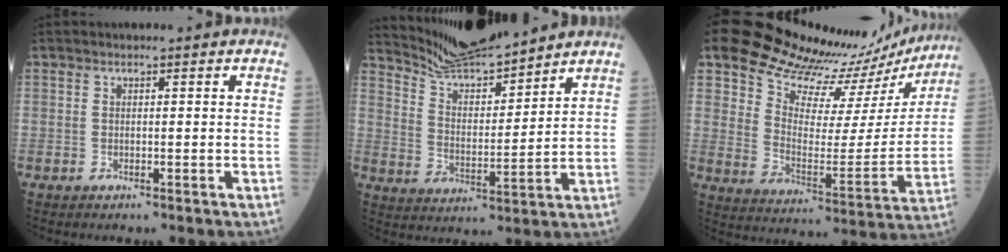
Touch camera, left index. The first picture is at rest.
{"total": 10.2, "force": [9.9, 0.4, 2.2], "torque": [-0.054, 0.003, 0.192]}
{"total": 23.1, "force": [21.9, 5.4, 5.1], "torque": [-0.079, -0.069, 0.292]}